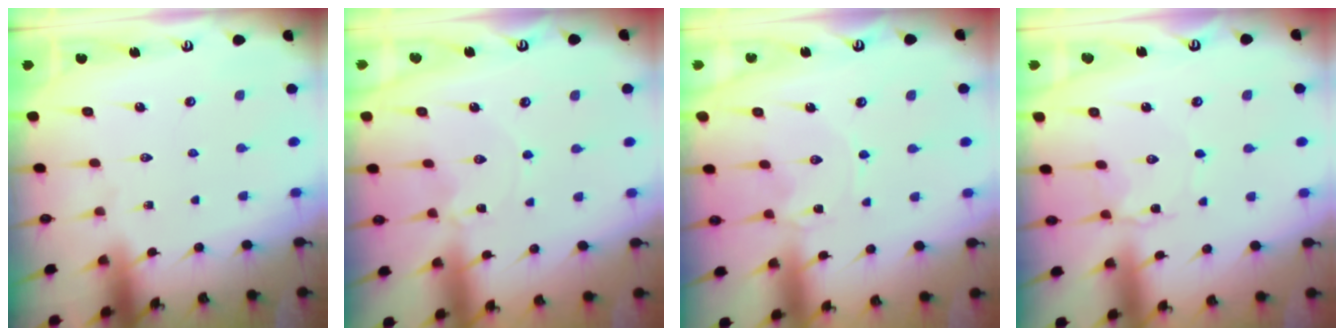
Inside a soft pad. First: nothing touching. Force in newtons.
{"total": 0.0}
{"total": 1.2, "press": 1.2, "slide": 0.3}
{"total": 4.6, "press": 4.5, "slide": 0.6}